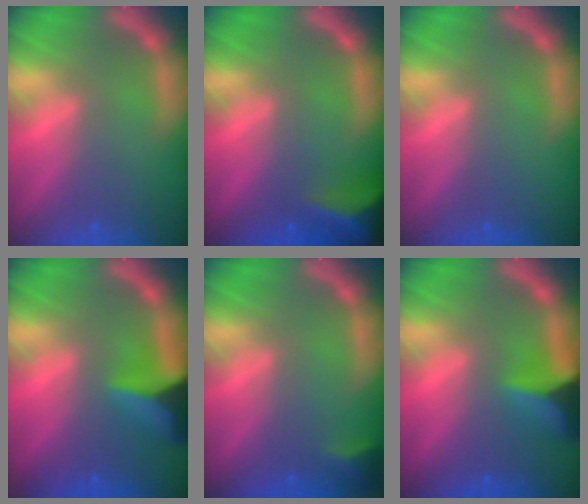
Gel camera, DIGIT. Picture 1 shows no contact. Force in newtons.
{"total": 7.5}
{"total": 0.0}
{"total": 7.0}
{"total": 1.9}
{"total": 6.0}